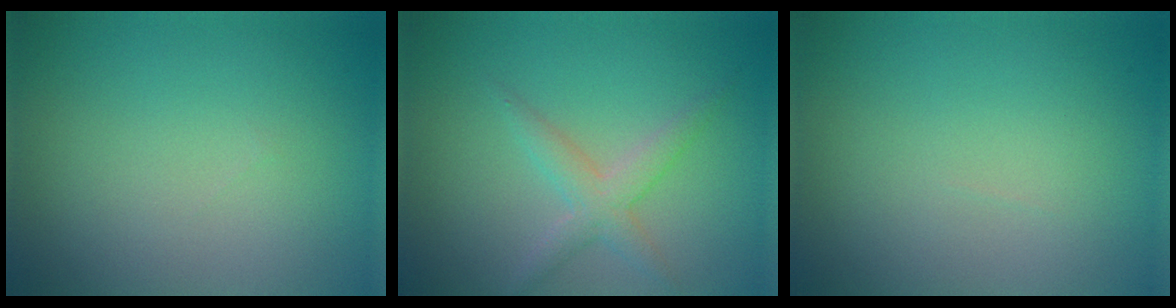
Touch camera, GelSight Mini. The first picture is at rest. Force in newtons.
{"total": 2.4, "press": 2.4, "slide": 0.1}
{"total": 0.0}